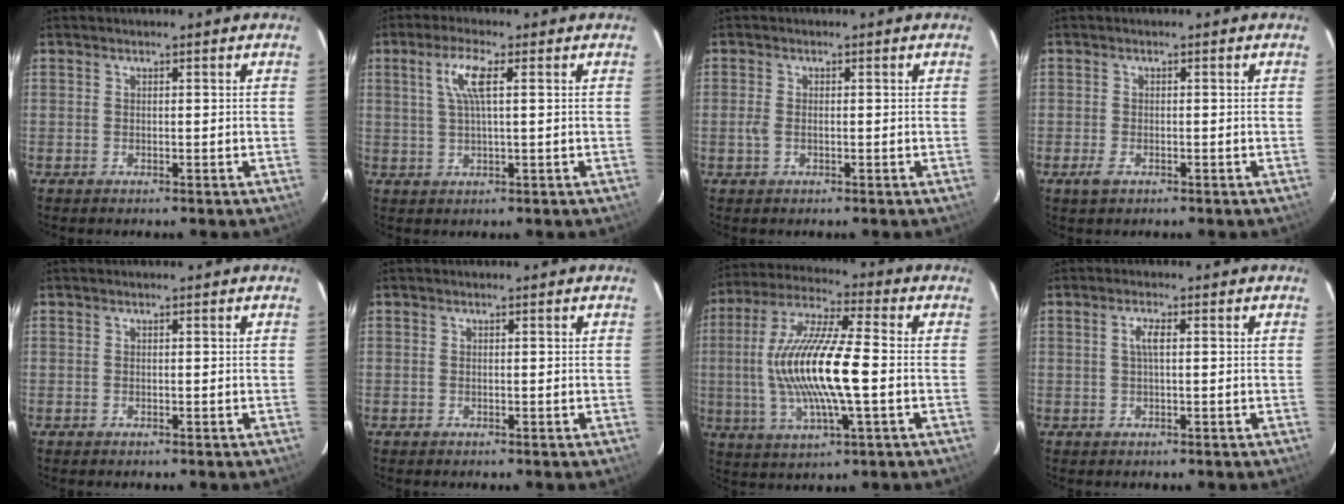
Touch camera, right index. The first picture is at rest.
{"total": 5.4, "force": [1.7, 0.8, 5.1], "torque": [-0.103, 0.005, 0.034]}
{"total": 2.0, "force": [-0.5, 1.1, 1.5], "torque": [-0.034, -0.001, -0.010]}
{"total": 2.3, "force": [-1.3, 1.1, 1.5], "torque": [-0.032, -0.003, -0.023]}
{"total": 0.0}
{"total": 0.0}
{"total": 17.3, "force": [-1.1, 3.4, 17.0], "torque": [-0.336, 0.003, -0.025]}
{"total": 2.1, "force": [0.3, 0.4, 2.1], "torque": [-0.042, 0.005, 0.004]}